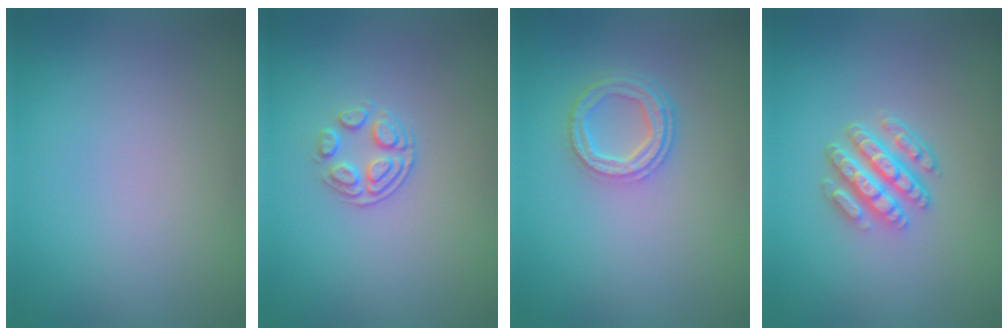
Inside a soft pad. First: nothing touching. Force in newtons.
{"total": 2.1, "press": 1.4, "slide": 1.5}
{"total": 3.6, "press": 2.8, "slide": 2.3}
{"total": 4.5, "press": 3.4, "slide": 2.9}